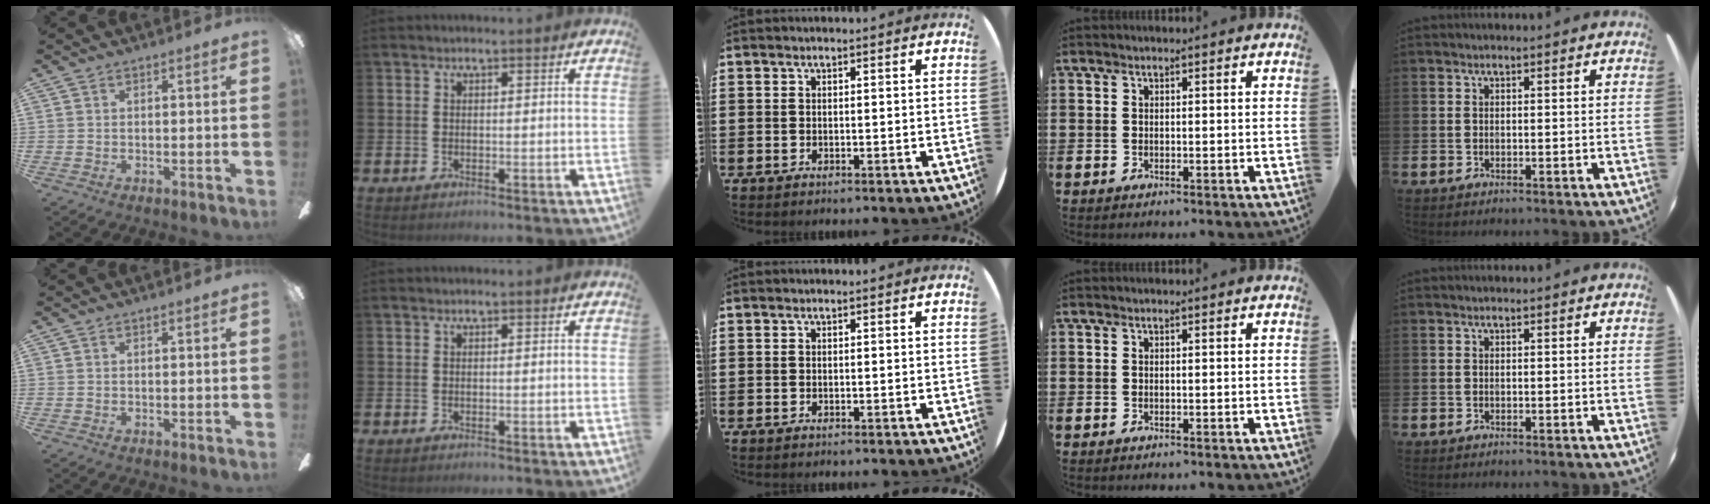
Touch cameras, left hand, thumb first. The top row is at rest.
{}